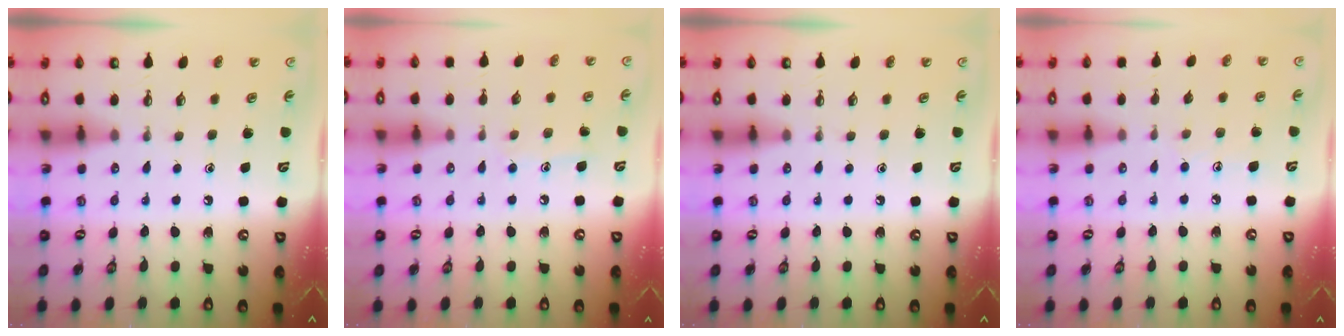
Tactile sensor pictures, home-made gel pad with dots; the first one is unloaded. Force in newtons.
{"total": 5.9, "press": 5.9, "slide": 0.5}
{"total": 0.0}
{"total": 6.0, "press": 6.0, "slide": 0.6}